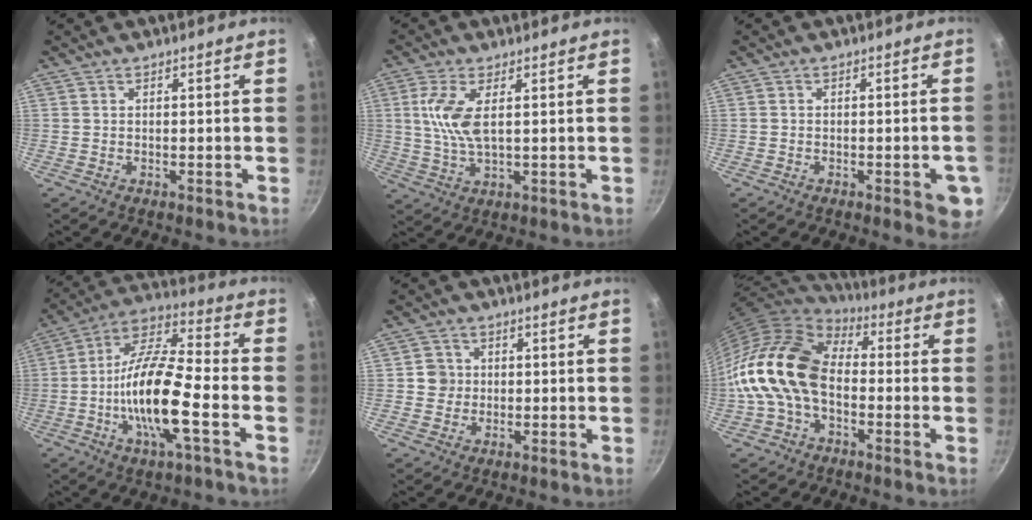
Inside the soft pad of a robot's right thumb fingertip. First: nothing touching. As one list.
[{"total": 7.4, "force": [1.7, 2.8, 6.7], "torque": [-0.145, -0.003, 0.036]}, {"total": 5.7, "force": [-2.2, 2.0, 4.9], "torque": [-0.043, 0.005, -0.028]}, {"total": 16.8, "force": [-4.6, 4.3, 15.6], "torque": [-0.287, 0.035, -0.103]}, {"total": 3.4, "force": [0.1, 3.3, 0.8], "torque": [0.008, 0.007, -0.004]}, {"total": 16.2, "force": [-1.8, 11.0, 11.7], "torque": [-0.197, 0.037, -0.051]}]